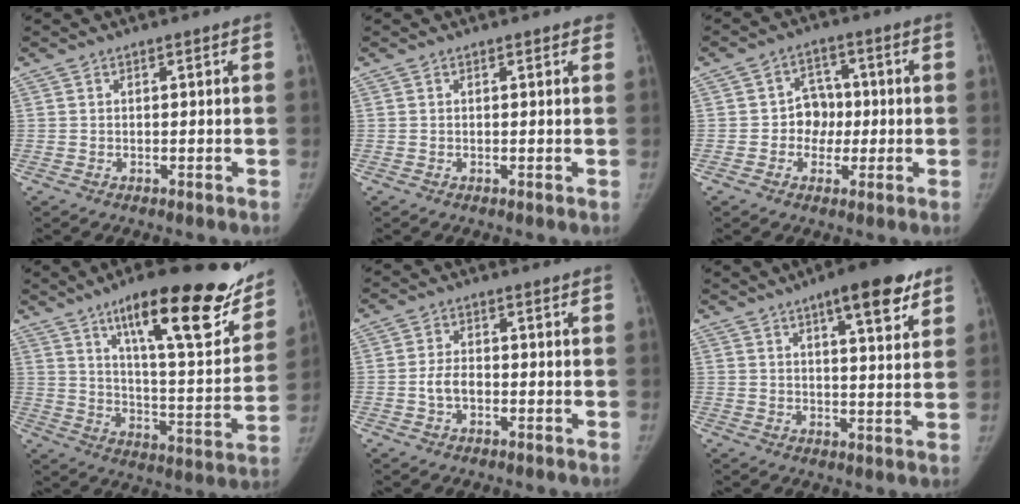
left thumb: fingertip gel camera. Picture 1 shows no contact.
{"total": 1.0, "force": [0.8, 0.4, 0.4], "torque": [0.002, 0.000, 0.005]}
{"total": 6.3, "force": [-0.5, 5.4, 3.1], "torque": [-0.007, 0.013, -0.017]}
{"total": 26.3, "force": [17.4, 6.4, 18.7], "torque": [-0.231, -0.075, 0.260]}
{"total": 3.6, "force": [-0.9, 2.3, 2.6], "torque": [-0.049, 0.013, -0.019]}
{"total": 11.7, "force": [6.8, 3.2, 9.0], "torque": [-0.102, -0.025, 0.091]}